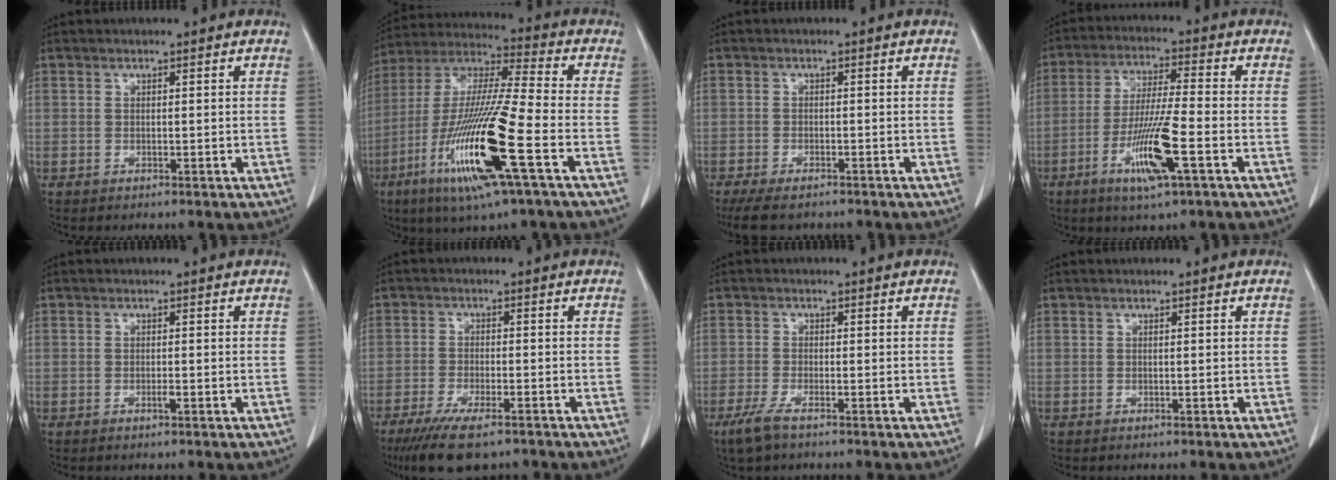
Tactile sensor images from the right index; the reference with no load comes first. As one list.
[{"total": 19.7, "force": [-7.6, 0.6, 18.2], "torque": [-0.394, -0.035, -0.148]}, {"total": 6.7, "force": [-5.6, 1.9, 3.2], "torque": [-0.050, -0.012, -0.088]}, {"total": 10.8, "force": [-4.3, 0.2, 9.9], "torque": [-0.194, -0.017, -0.080]}, {"total": 0.7, "force": [-0.4, 0.0, 0.5], "torque": [-0.013, 0.000, -0.004]}, {"total": 9.5, "force": [-7.0, 2.1, 6.1], "torque": [-0.100, -0.018, -0.109]}, {"total": 3.7, "force": [-2.5, 0.5, 2.6], "torque": [-0.063, -0.009, -0.050]}, {"total": 0.0}]